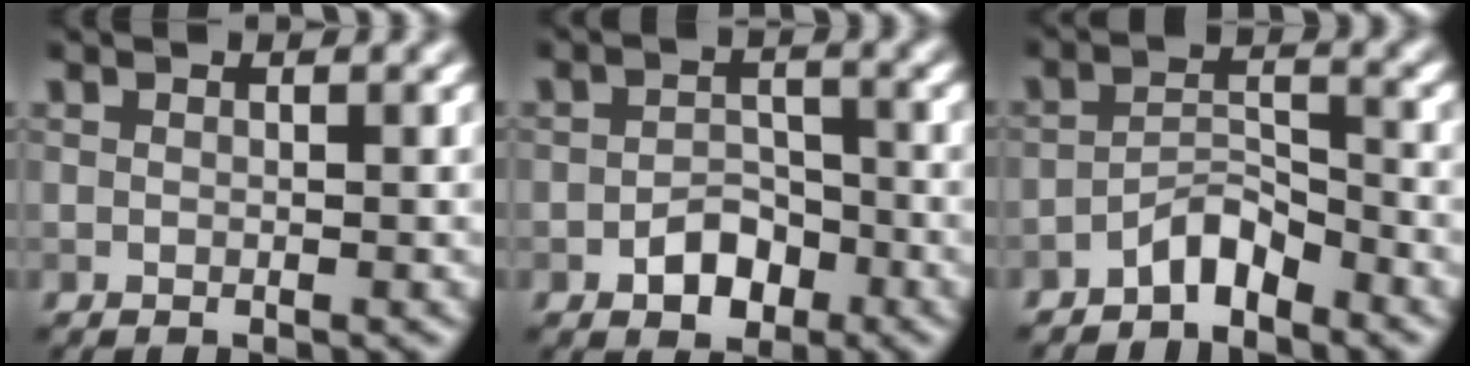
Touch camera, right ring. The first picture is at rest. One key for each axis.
{"total": 3.0, "fx": -1.6, "fy": 2.0, "fz": 1.6, "tx": -0.019, "ty": 0.005, "tz": -0.026}
{"total": 2.9, "fx": -2.4, "fy": 0.9, "fz": 1.3, "tx": -0.020, "ty": 0.016, "tz": -0.047}